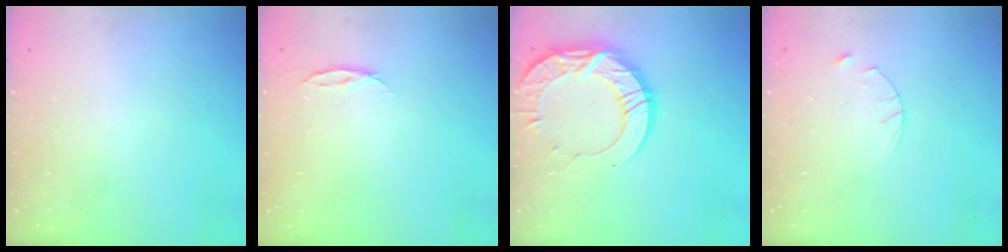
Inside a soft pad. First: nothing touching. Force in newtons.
{"total": 4.0, "press": 4.0, "slide": 0.4}
{"total": 15.6, "press": 15.6, "slide": 1.1}
{"total": 2.8, "press": 2.8, "slide": 0.4}